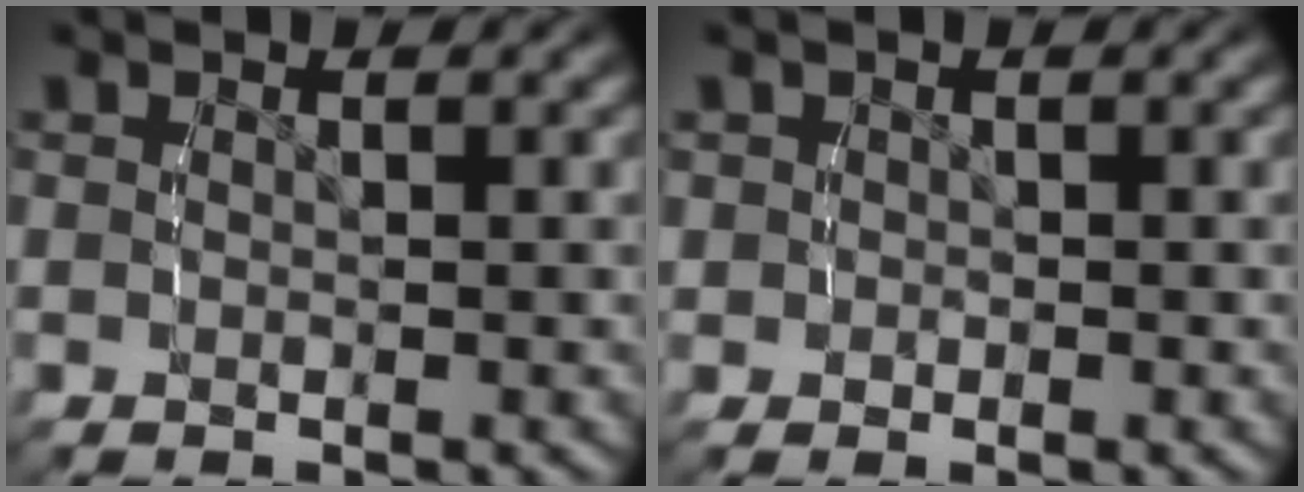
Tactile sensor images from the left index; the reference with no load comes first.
{"total": 0.8, "force": [0.0, 0.8, -0.1], "torque": [0.000, -0.006, 0.001]}